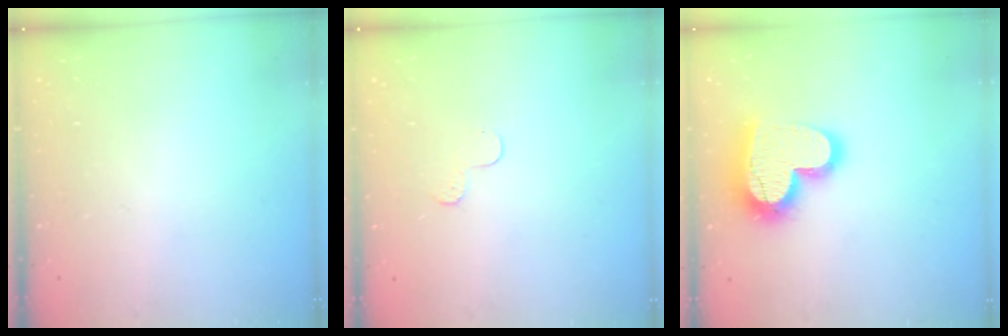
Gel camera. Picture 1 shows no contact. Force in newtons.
{"total": 3.2, "press": 3.2, "slide": 0.3}
{"total": 18.4, "press": 18.4, "slide": 1.4}